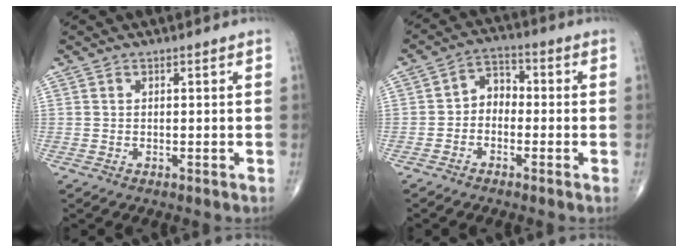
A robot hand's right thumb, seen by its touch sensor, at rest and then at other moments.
{"total": 5.0, "force": [-1.1, 3.9, 3.0], "torque": [-0.028, 0.027, -0.037]}